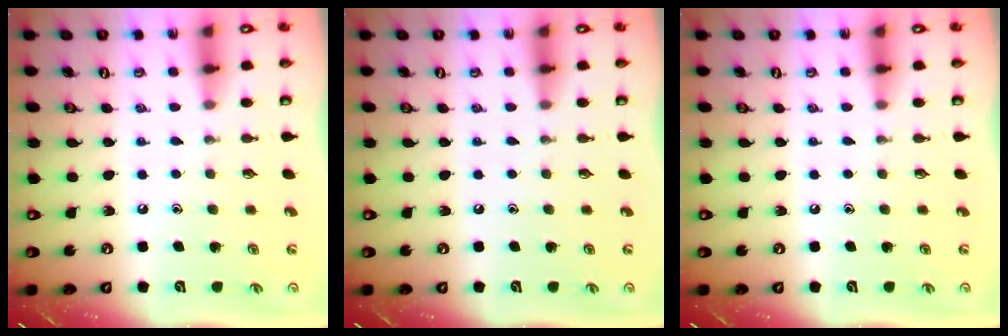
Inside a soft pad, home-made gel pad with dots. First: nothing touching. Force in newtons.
{"total": 0.0}
{"total": 0.0}